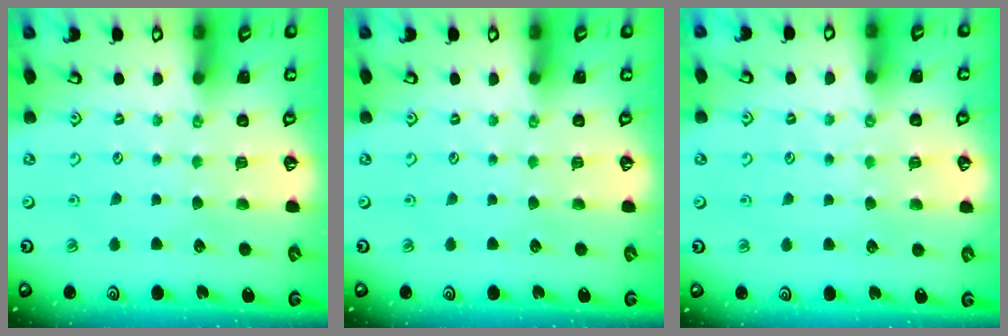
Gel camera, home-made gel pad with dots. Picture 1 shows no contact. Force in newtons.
{"total": 0.0}
{"total": 2.5, "press": 2.4, "slide": 0.4}